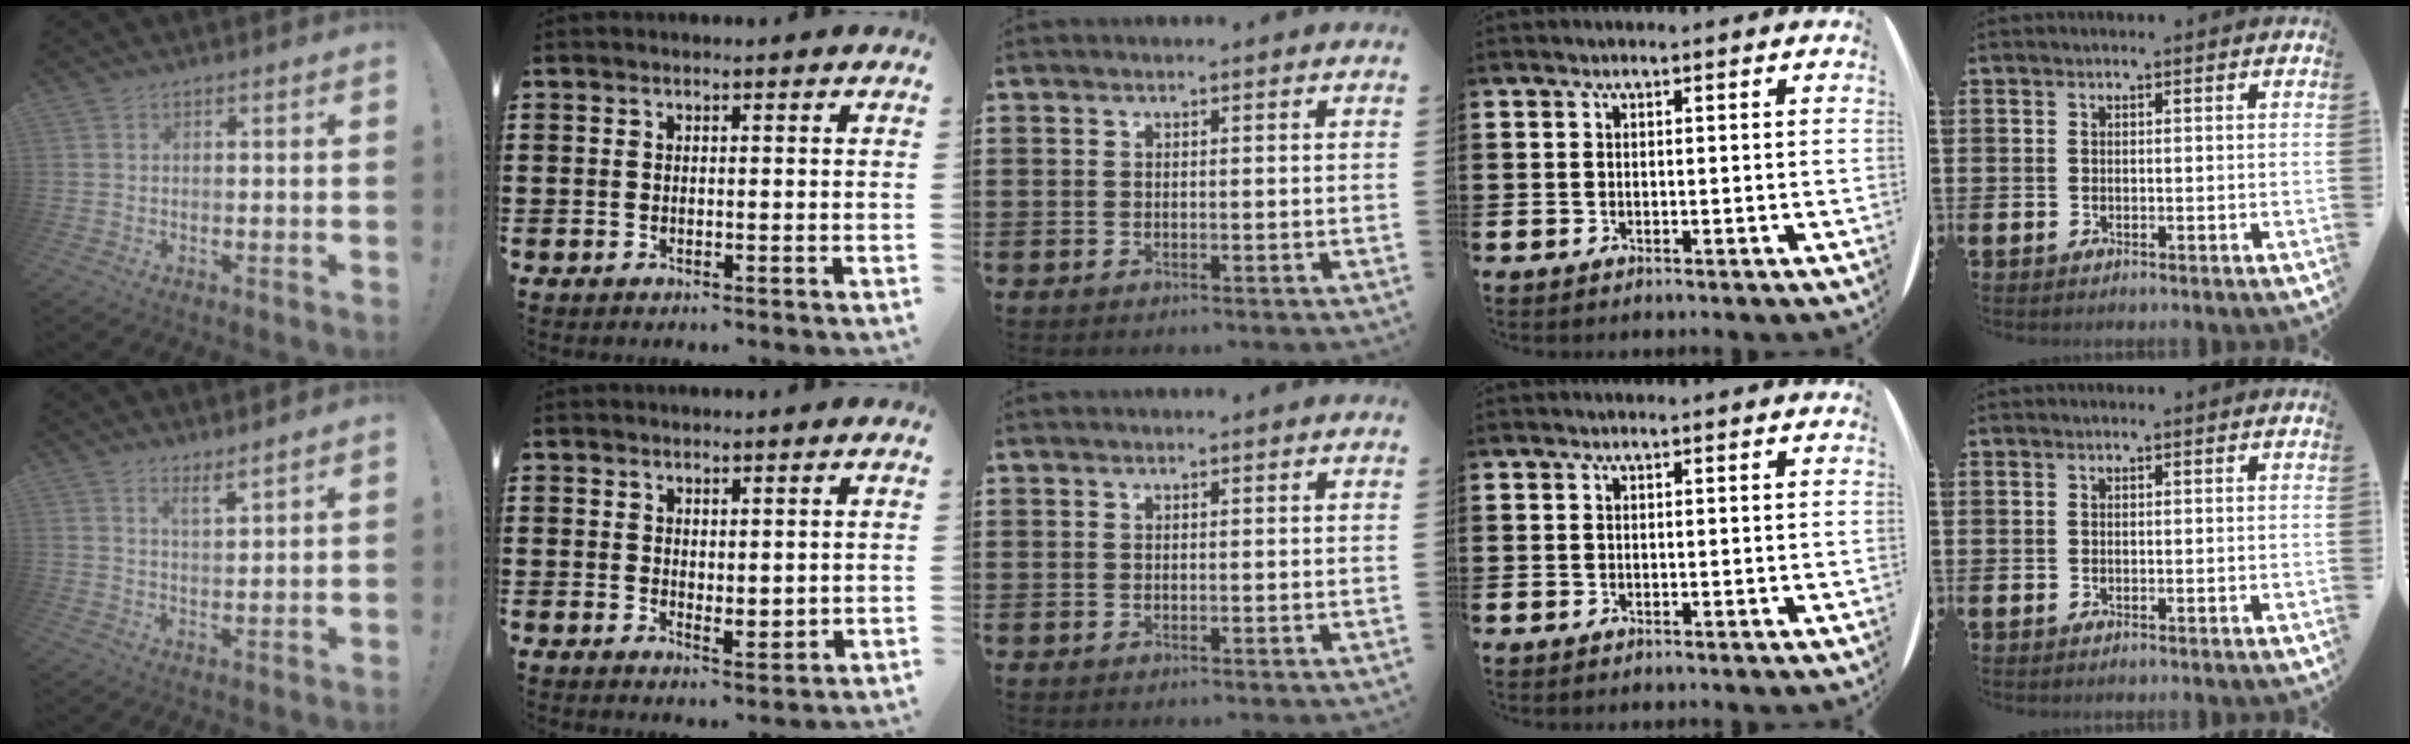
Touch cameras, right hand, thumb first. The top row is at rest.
{"thumb": {"total": 4.2, "force": [3.7, 0.3, 2.1], "torque": [-0.031, -0.027, 0.061]}, "index": {"total": 2.0, "force": [1.6, 0.9, 0.7], "torque": [-0.010, -0.001, 0.031]}}